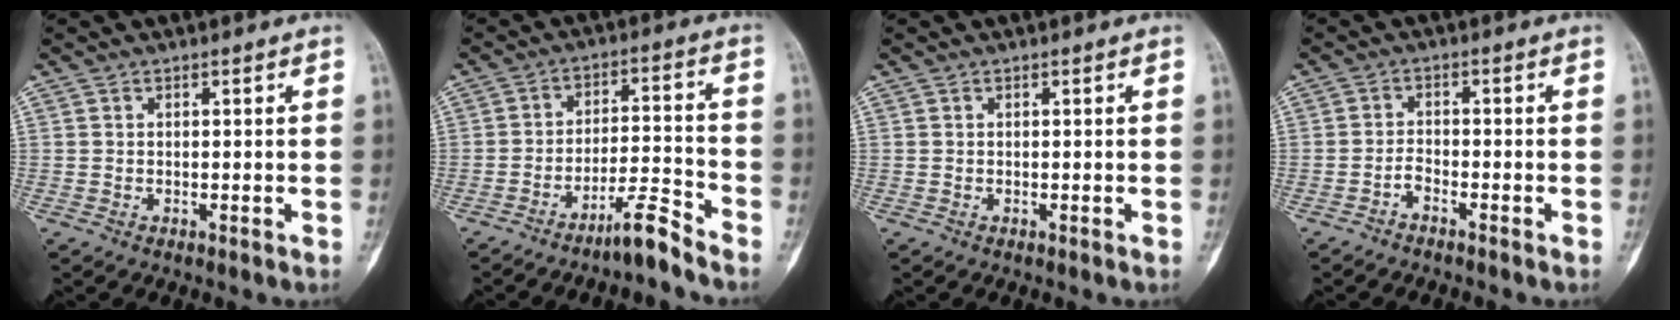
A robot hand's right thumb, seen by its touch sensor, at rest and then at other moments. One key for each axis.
{"total": 6.9, "fx": -5.8, "fy": 0.1, "fz": 3.7, "tx": -0.065, "ty": 0.059, "tz": -0.105}
{"total": 0.0}
{"total": 1.9, "fx": -1.6, "fy": 0.6, "fz": 0.9, "tx": -0.020, "ty": 0.017, "tz": -0.032}